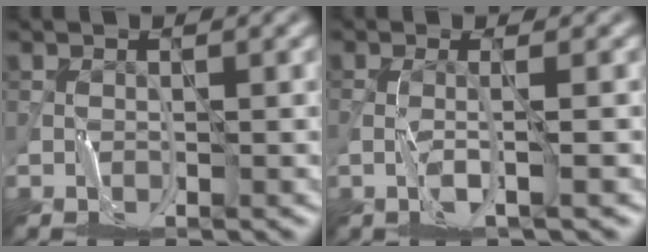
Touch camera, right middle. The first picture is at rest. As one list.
[{"total": 1.6, "force": [-0.1, 0.0, 1.6], "torque": [-0.028, -0.003, -0.007]}]